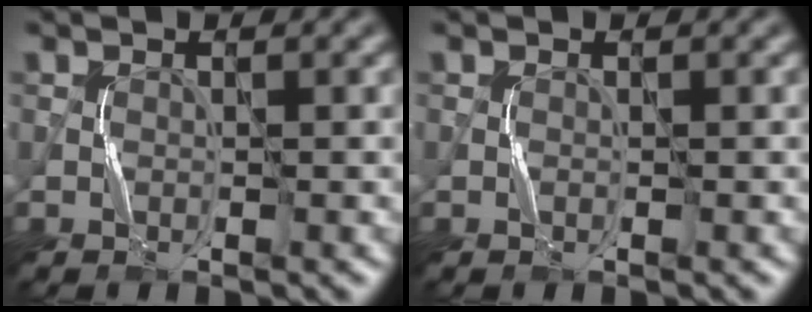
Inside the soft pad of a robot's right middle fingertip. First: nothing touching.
{"total": 0.0}